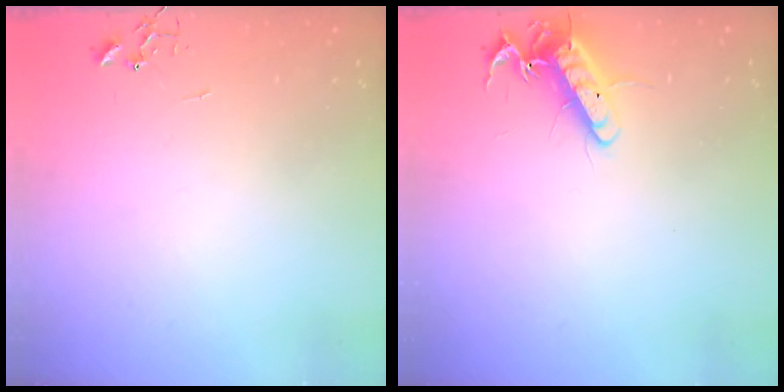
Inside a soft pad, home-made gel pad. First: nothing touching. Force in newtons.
{"total": 13.7, "press": 13.6, "slide": 1.5}